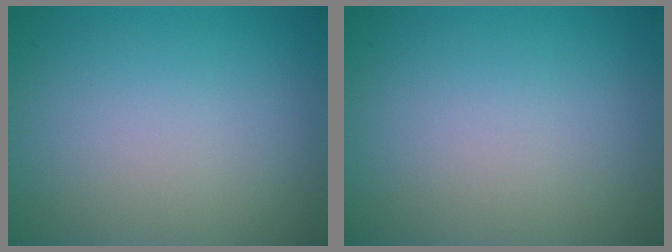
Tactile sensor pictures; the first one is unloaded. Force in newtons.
{"total": 0.0}